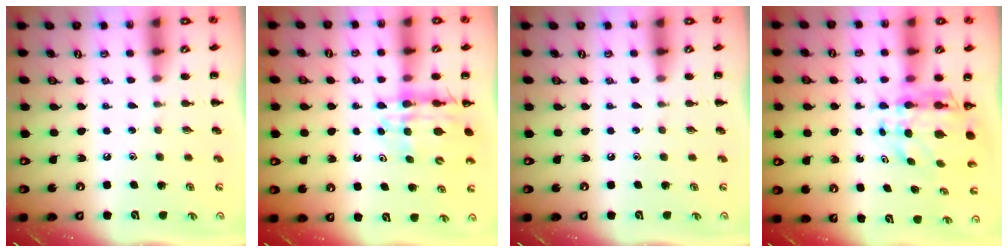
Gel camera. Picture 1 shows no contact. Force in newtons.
{"total": 10.7, "press": 10.2, "slide": 3.4}
{"total": 0.0}
{"total": 7.2, "press": 6.7, "slide": 2.7}